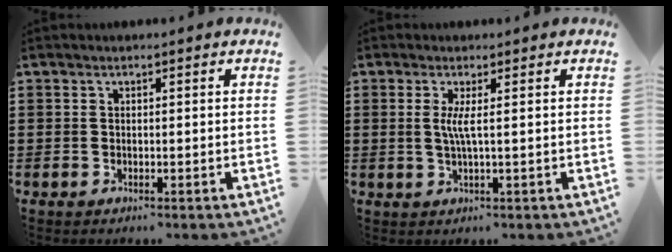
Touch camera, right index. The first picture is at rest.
{"total": 2.9, "force": [0.3, -0.2, 2.9], "torque": [-0.057, -0.007, 0.003]}